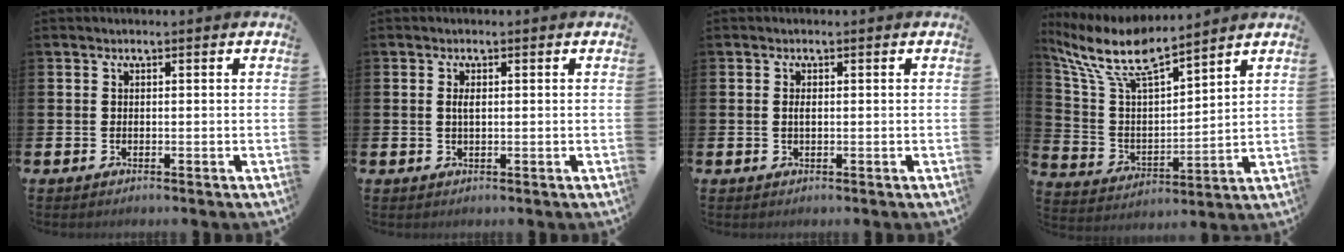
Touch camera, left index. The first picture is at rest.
{"total": 1.4, "force": [0.3, 0.5, 1.2], "torque": [-0.022, 0.003, 0.003]}
{"total": 0.9, "force": [0.1, 0.3, 0.8], "torque": [-0.014, 0.001, 0.001]}
{"total": 10.0, "force": [8.4, 2.3, 4.8], "torque": [-0.135, -0.048, 0.145]}